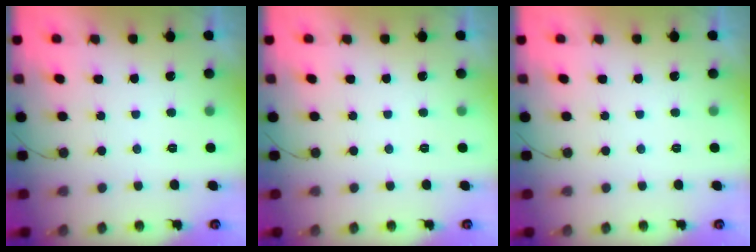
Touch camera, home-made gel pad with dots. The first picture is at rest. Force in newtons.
{"total": 0.0}
{"total": 0.0}